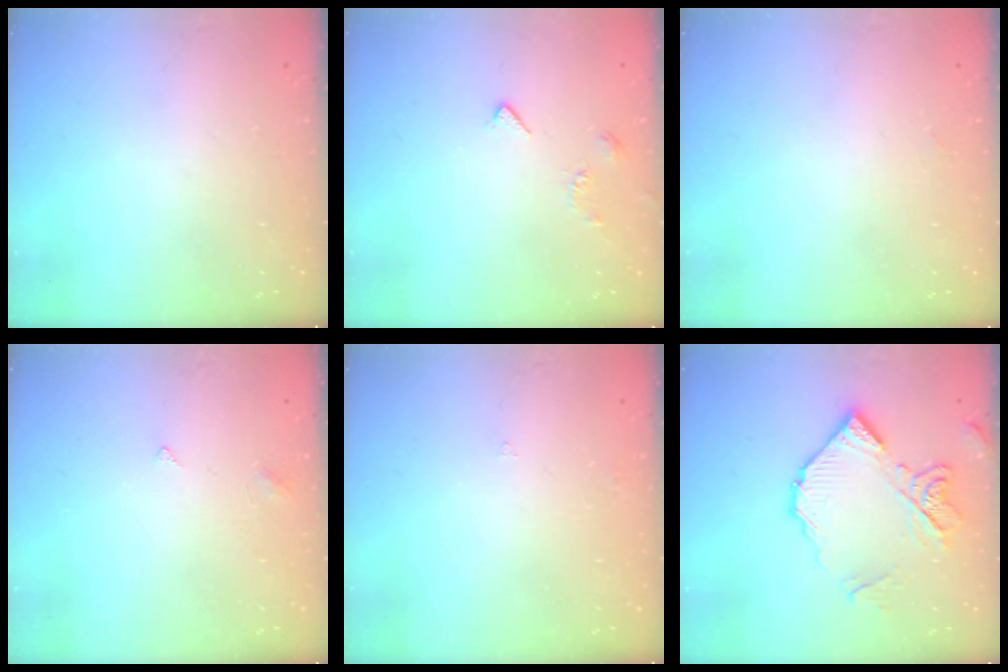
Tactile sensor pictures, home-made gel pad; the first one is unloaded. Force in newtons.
{"total": 3.8, "press": 3.7, "slide": 0.8}
{"total": 2.0, "press": 2.0, "slide": 0.2}
{"total": 2.5, "press": 2.4, "slide": 0.4}
{"total": 1.6, "press": 1.5, "slide": 0.4}
{"total": 14.4, "press": 14.3, "slide": 1.6}